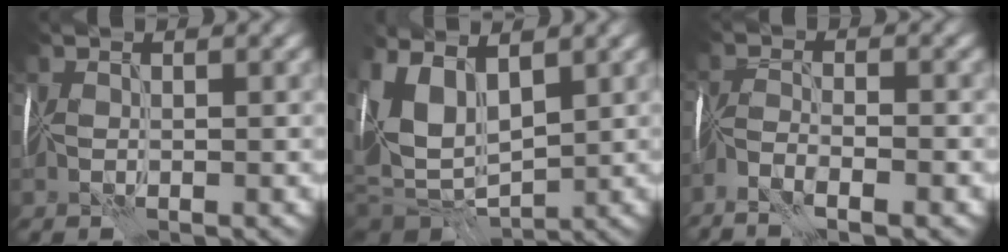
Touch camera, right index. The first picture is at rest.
{"total": 8.9, "force": [1.3, 5.4, 7.0], "torque": [-0.148, -0.010, 0.029]}
{"total": 4.7, "force": [-3.3, 1.2, 3.2], "torque": [-0.064, 0.000, -0.067]}